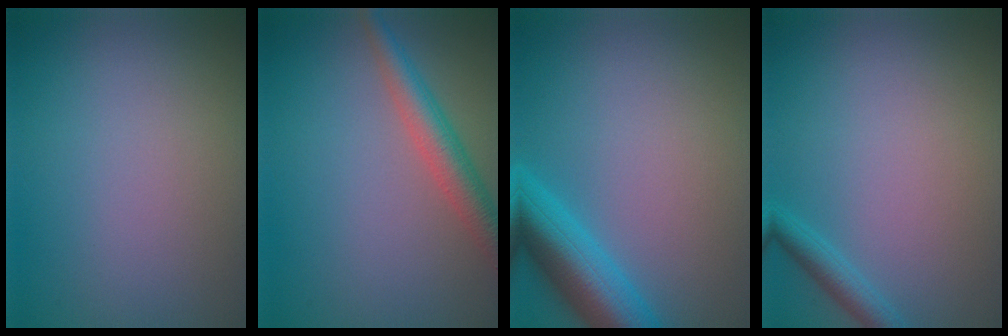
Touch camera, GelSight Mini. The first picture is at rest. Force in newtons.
{"total": 3.6, "press": 3.6, "slide": 0.1}
{"total": 6.6, "press": 6.5, "slide": 0.5}
{"total": 1.9, "press": 1.9, "slide": 0.1}